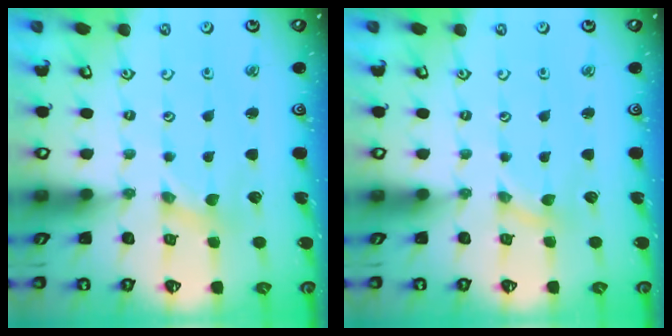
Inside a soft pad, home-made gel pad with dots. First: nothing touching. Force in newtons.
{"total": 0.0}